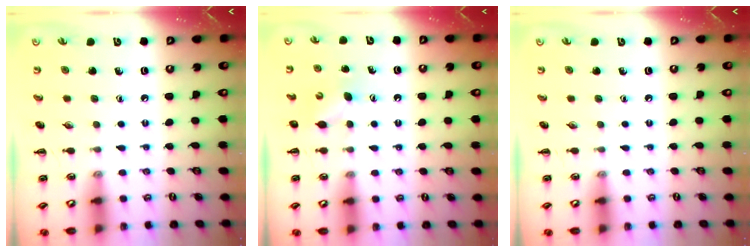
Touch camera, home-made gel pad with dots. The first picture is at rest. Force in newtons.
{"total": 3.7, "press": 3.6, "slide": 0.6}
{"total": 0.0}